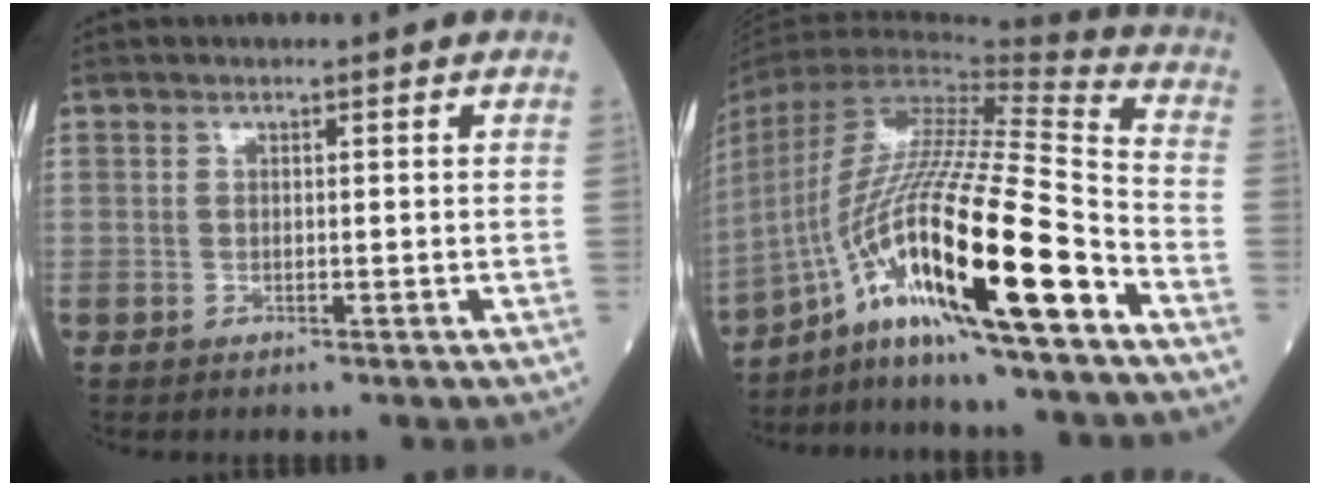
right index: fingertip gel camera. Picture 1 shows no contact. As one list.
[{"total": 21.6, "force": [-10.8, 0.5, 18.7], "torque": [-0.365, -0.016, -0.199]}]